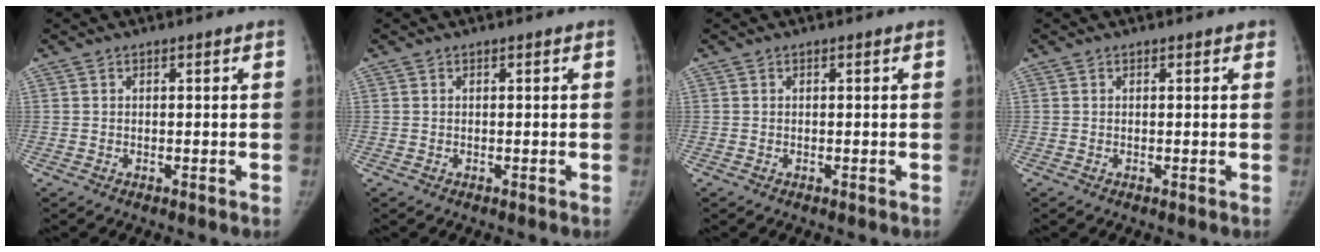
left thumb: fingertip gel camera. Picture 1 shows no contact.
{"total": 0.0}
{"total": 0.0}
{"total": 0.7, "force": [0.5, 0.4, 0.3], "torque": [0.000, -0.002, 0.003]}